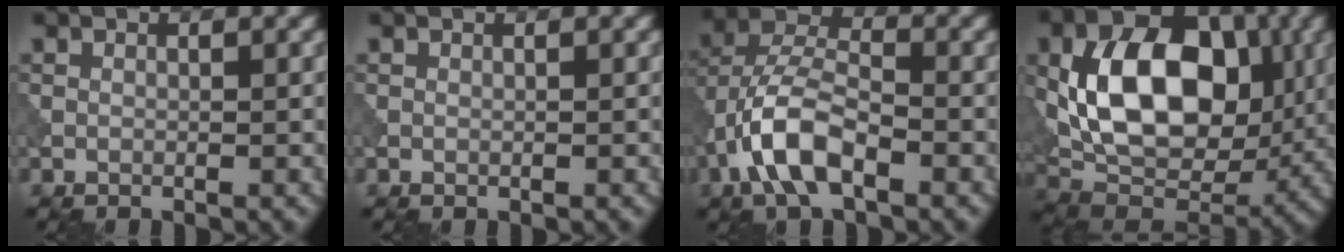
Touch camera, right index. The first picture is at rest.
{"total": 0.0}
{"total": 7.2, "force": [-3.2, 3.4, 5.5], "torque": [-0.110, 0.011, -0.069]}
{"total": 12.5, "force": [1.2, 8.3, 9.3], "torque": [-0.157, 0.003, 0.019]}